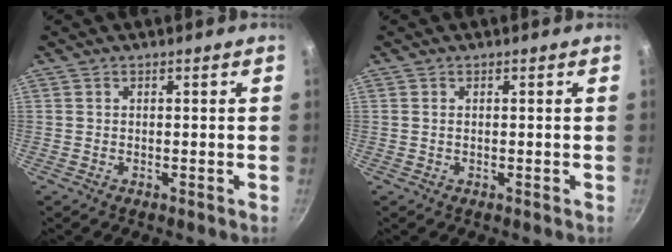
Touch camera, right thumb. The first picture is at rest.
{"total": 0.6, "force": [0.1, 0.3, 0.5], "torque": [-0.008, 0.001, 0.002]}